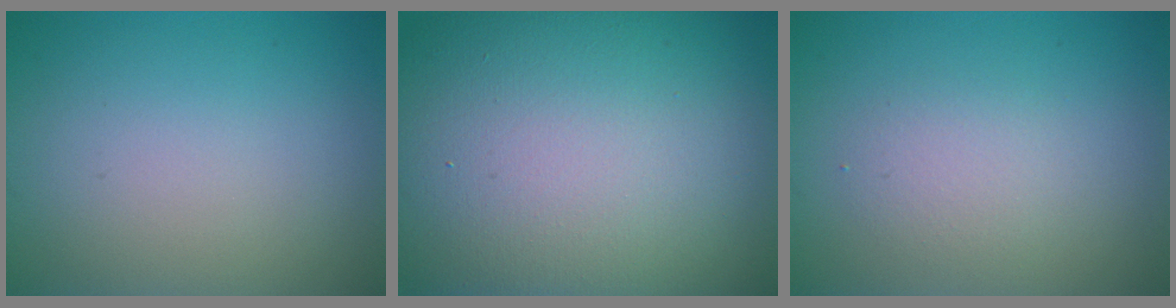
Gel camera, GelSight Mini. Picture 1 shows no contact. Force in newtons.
{"total": 20.8, "press": 20.8, "slide": 1.5}
{"total": 2.1, "press": 2.1, "slide": 0.0}